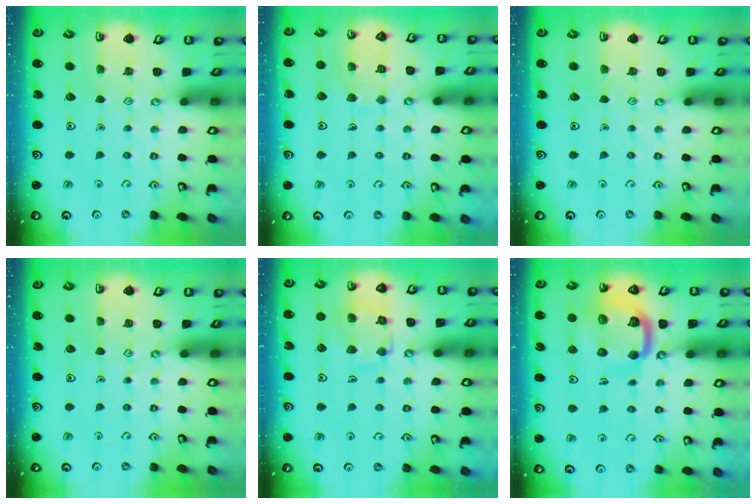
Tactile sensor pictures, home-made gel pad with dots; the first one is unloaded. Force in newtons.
{"total": 7.7, "press": 7.7, "slide": 0.6}
{"total": 0.0}
{"total": 0.0}
{"total": 11.4, "press": 11.3, "slide": 1.0}
{"total": 13.4, "press": 13.4, "slide": 1.5}